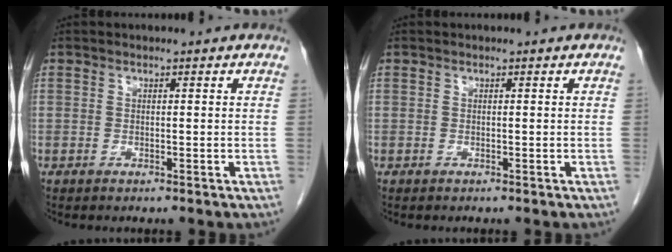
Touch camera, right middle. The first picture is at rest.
{"total": 0.0}